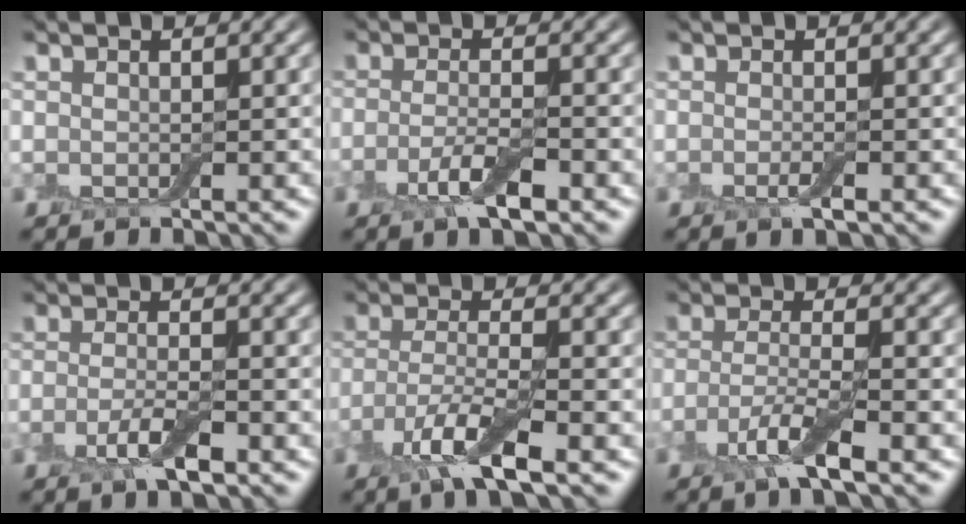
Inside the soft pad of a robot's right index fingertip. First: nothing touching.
{"total": 3.4, "force": [-1.6, 1.0, 2.8], "torque": [-0.059, -0.001, -0.033]}
{"total": 1.2, "force": [-0.5, 0.2, 1.1], "torque": [-0.020, -0.005, -0.011]}
{"total": 3.0, "force": [-1.4, 0.9, 2.5], "torque": [-0.053, -0.002, -0.030]}
{"total": 5.2, "force": [-2.6, 1.3, 4.4], "torque": [-0.090, -0.006, -0.055]}
{"total": 3.8, "force": [-1.9, 0.7, 3.2], "torque": [-0.068, -0.006, -0.044]}